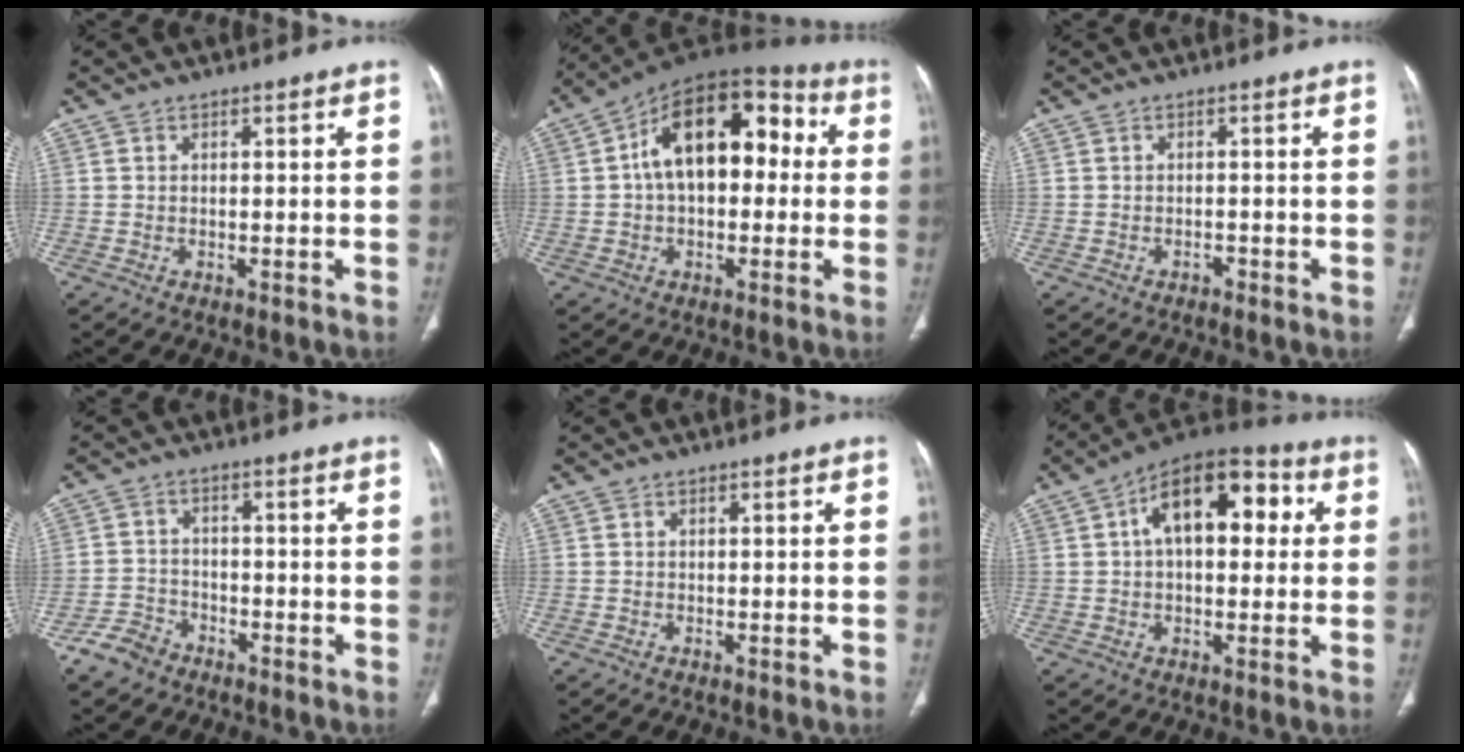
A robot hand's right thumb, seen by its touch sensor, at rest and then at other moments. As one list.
[{"total": 18.2, "force": [2.3, 10.9, 14.3], "torque": [-0.194, 0.050, 0.026]}, {"total": 0.7, "force": [-0.6, 0.4, 0.1], "torque": [-0.003, 0.004, -0.013]}, {"total": 4.9, "force": [-3.6, 3.1, 1.1], "torque": [-0.017, 0.020, -0.070]}, {"total": 0.0}, {"total": 16.0, "force": [3.7, 8.8, 12.8], "torque": [-0.166, 0.033, 0.048]}]